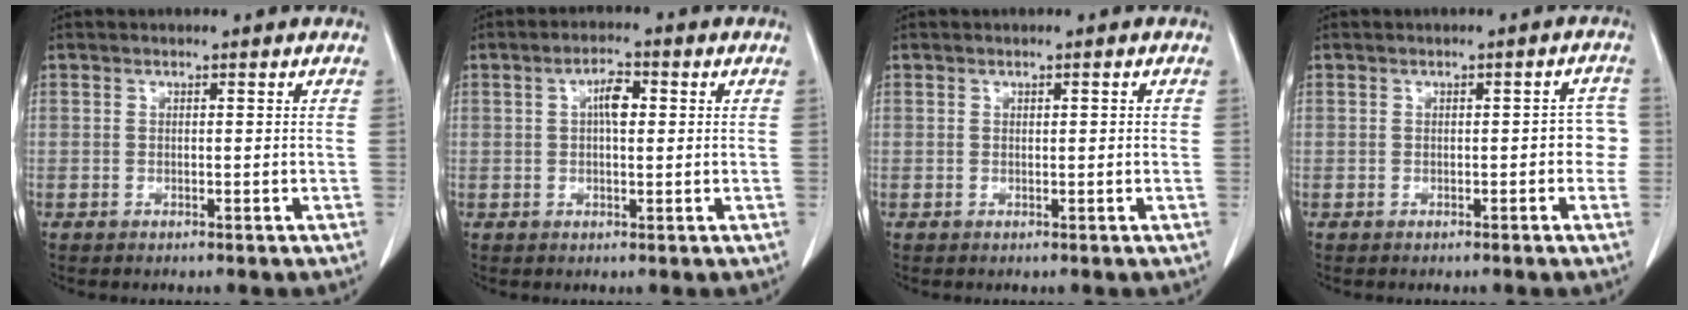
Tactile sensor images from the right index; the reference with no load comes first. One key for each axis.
{"total": 3.7, "fx": 0.7, "fy": 1.3, "fz": 3.3, "tx": -0.060, "ty": 0.008, "tz": 0.011}
{"total": 0.8, "fx": 0.2, "fy": 0.2, "fz": 0.8, "tx": -0.013, "ty": 0.002, "tz": 0.004}
{"total": 3.1, "fx": -0.5, "fy": 1.6, "fz": 2.6, "tx": -0.014, "ty": 0.016, "tz": -0.007}